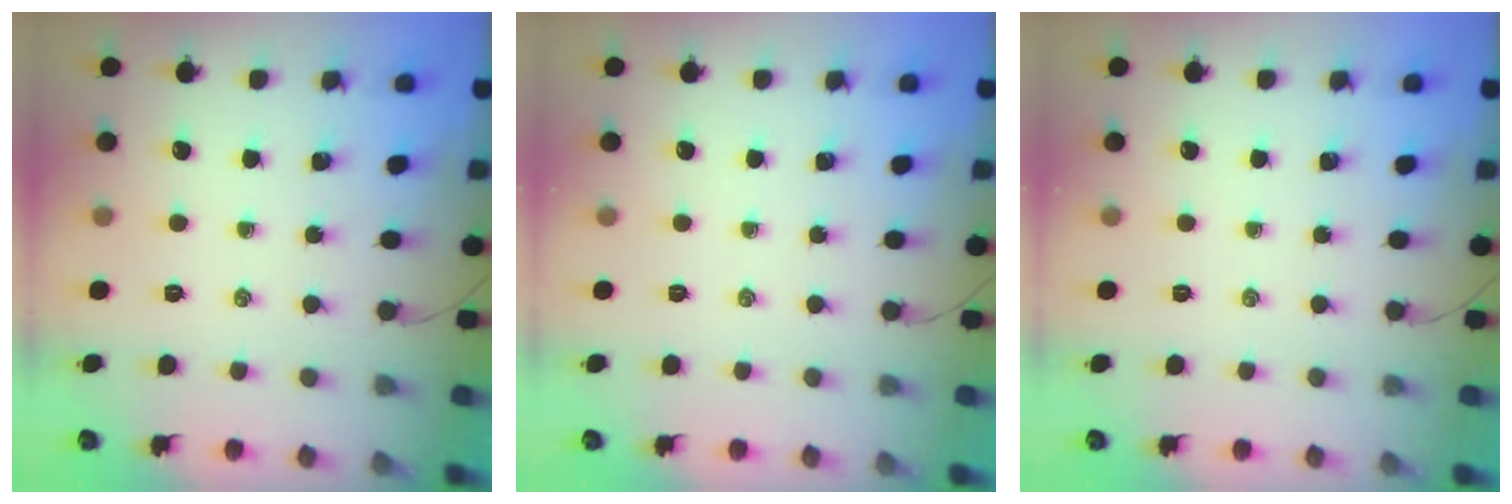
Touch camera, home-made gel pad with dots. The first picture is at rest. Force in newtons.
{"total": 0.0}
{"total": 0.0}